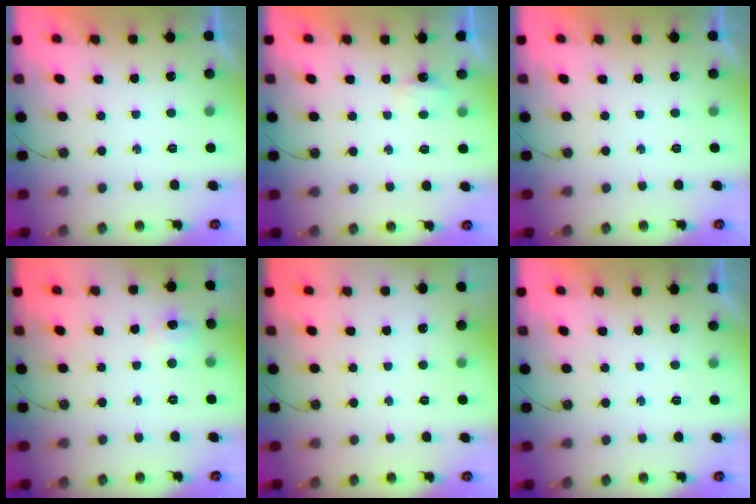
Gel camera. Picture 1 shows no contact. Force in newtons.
{"total": 3.0, "press": 2.9, "slide": 0.5}
{"total": 0.0}
{"total": 5.7, "press": 5.6, "slide": 0.8}
{"total": 0.0}
{"total": 0.0}